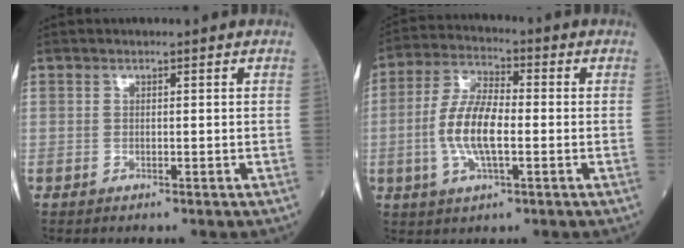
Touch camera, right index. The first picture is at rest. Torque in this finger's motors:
{"motor_torque": [0.45, -0.18, 0.31, 0.21]}